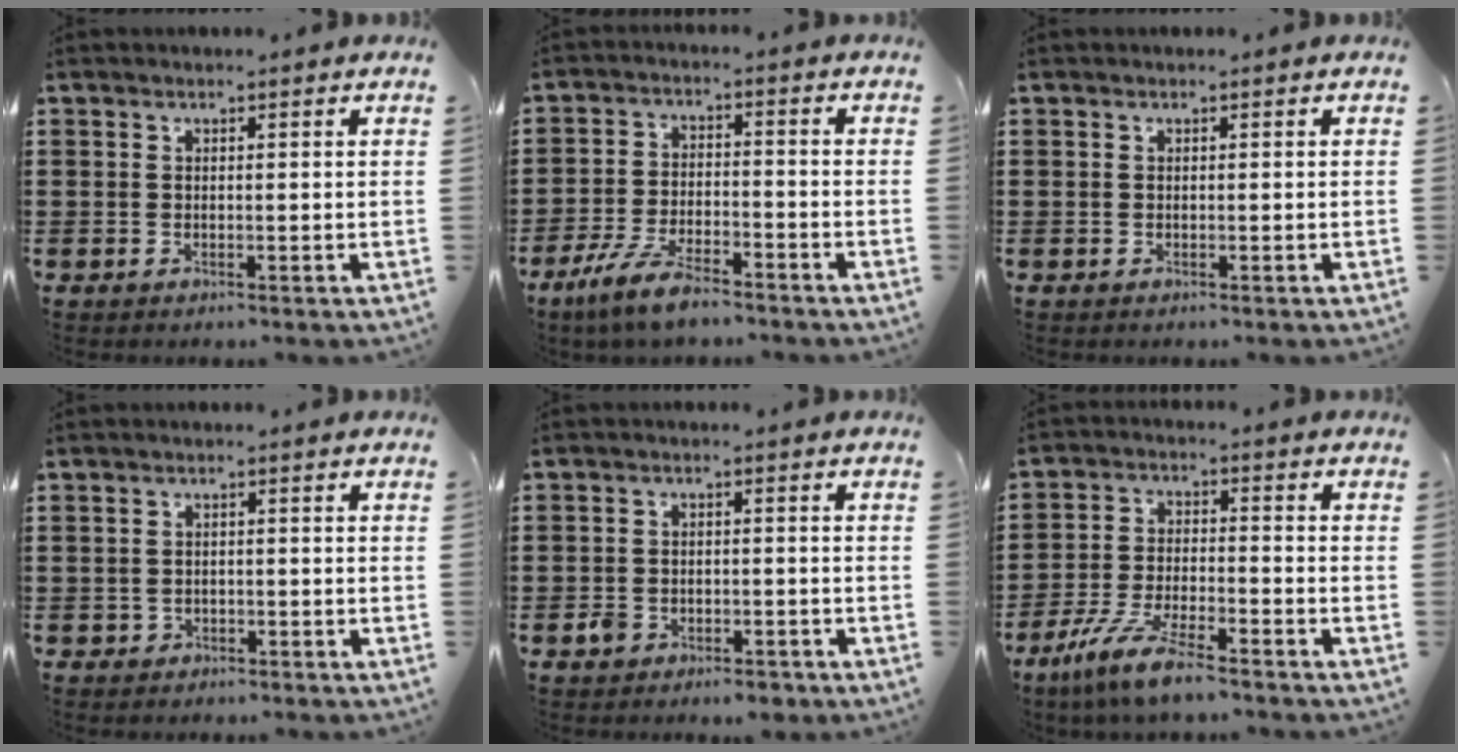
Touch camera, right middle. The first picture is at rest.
{"total": 6.7, "force": [-5.4, 1.3, 3.7], "torque": [-0.093, -0.007, -0.108]}
{"total": 0.0}
{"total": 1.0, "force": [-0.7, 0.7, 0.0], "torque": [-0.002, 0.003, -0.019]}
{"total": 2.8, "force": [-2.2, 1.5, 0.8], "torque": [-0.026, 0.004, -0.047]}
{"total": 7.1, "force": [-5.7, 0.8, 4.2], "torque": [-0.109, -0.012, -0.114]}